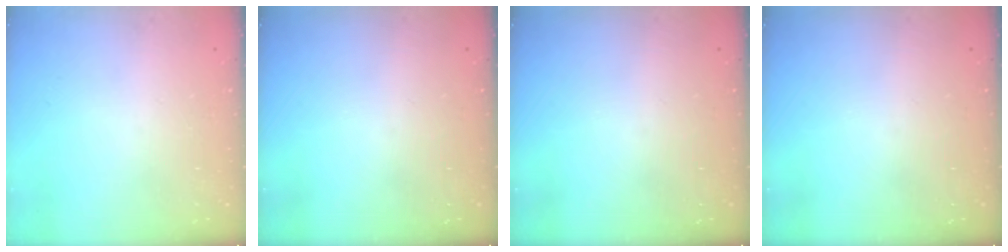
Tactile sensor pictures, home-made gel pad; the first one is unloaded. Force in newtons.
{"total": 0.0}
{"total": 0.0}
{"total": 0.0}